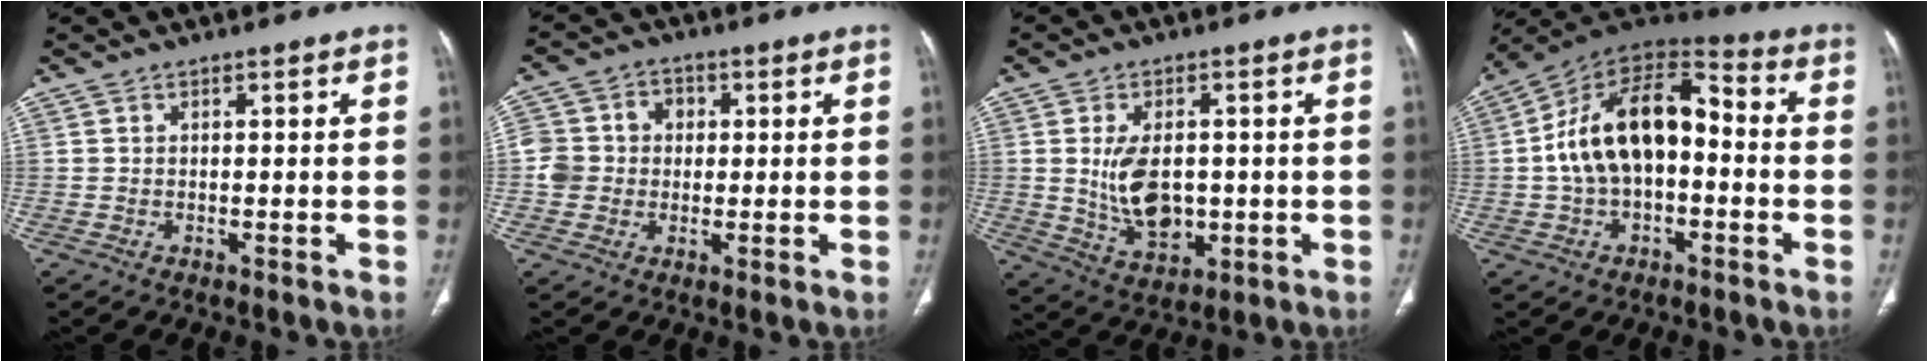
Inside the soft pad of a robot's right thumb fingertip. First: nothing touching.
{"total": 7.7, "force": [0.1, 7.2, 2.8], "torque": [-0.030, 0.021, -0.002]}
{"total": 9.9, "force": [0.1, 6.2, 7.8], "torque": [-0.122, -0.009, 0.019]}
{"total": 17.8, "force": [-0.6, 10.5, 14.4], "torque": [-0.232, 0.049, -0.019]}